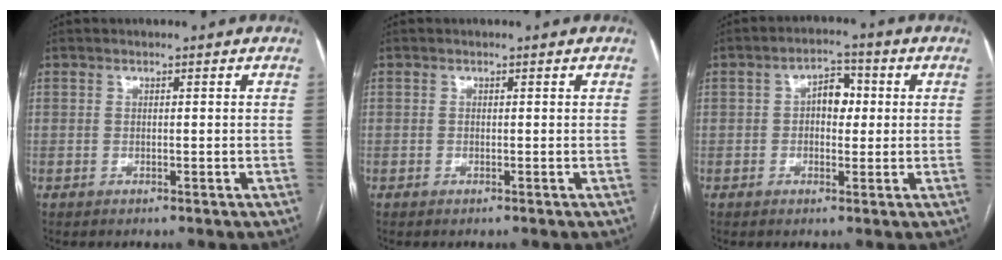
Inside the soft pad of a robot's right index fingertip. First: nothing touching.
{"total": 0.0}
{"total": 4.8, "force": [0.4, 2.8, 3.8], "torque": [-0.060, 0.020, 0.005]}